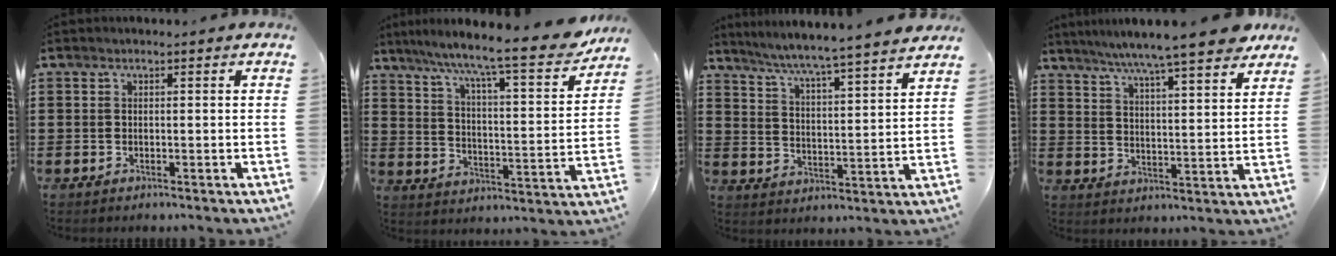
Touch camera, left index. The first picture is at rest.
{"total": 9.0, "force": [7.5, -0.1, 5.0], "torque": [-0.111, -0.060, 0.115]}
{"total": 5.4, "force": [5.0, -1.1, 1.7], "torque": [-0.057, -0.041, 0.078]}
{"total": 8.0, "force": [7.0, 0.0, 3.9], "torque": [-0.093, -0.036, 0.118]}